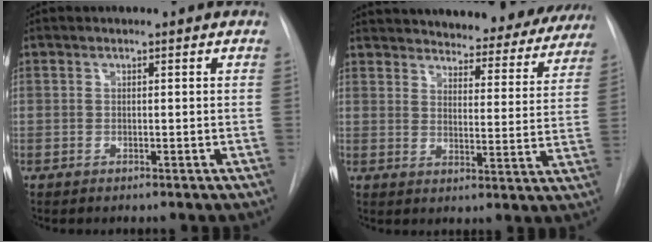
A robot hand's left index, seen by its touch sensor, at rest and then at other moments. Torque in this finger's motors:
{"motor_torque": [0.68, -0.92, 0.33, 0.11]}